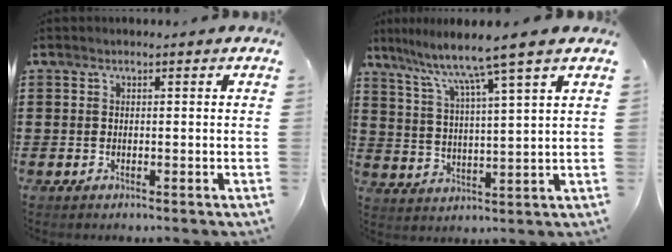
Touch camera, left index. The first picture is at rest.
{"total": 7.8, "force": [6.1, -1.1, 4.7], "torque": [-0.114, -0.041, 0.096]}